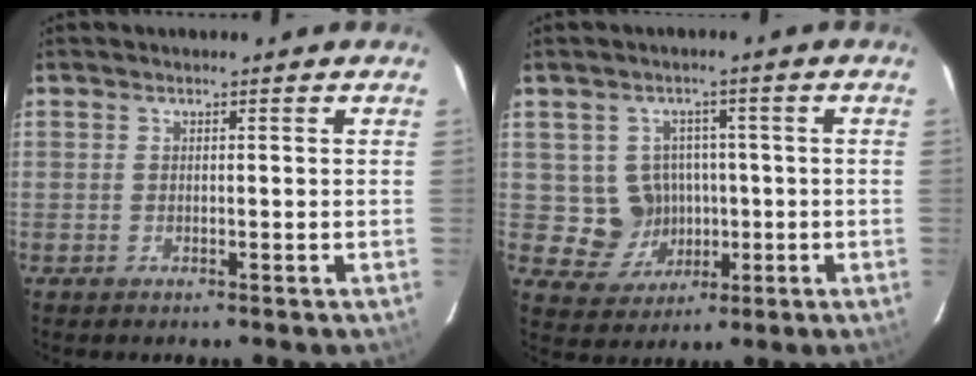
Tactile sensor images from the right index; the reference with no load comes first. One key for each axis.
{"total": 7.3, "fx": -0.2, "fy": 7.2, "fz": 1.4, "tx": -0.046, "ty": 0.018, "tz": 0.018}